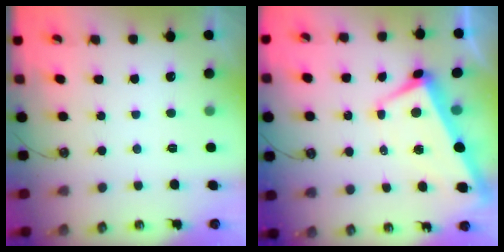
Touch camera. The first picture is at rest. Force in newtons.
{"total": 1.1, "press": 0.4, "slide": 1.0}